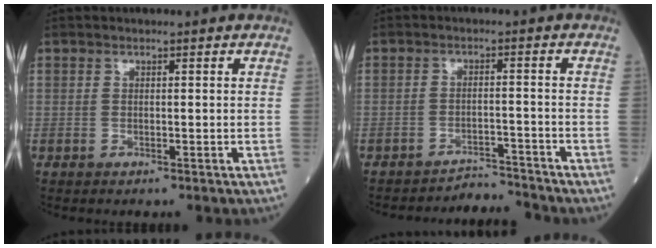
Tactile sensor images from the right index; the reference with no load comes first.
{"total": 4.5, "force": [-4.1, -0.8, -1.5], "torque": [0.028, 0.003, -0.064]}